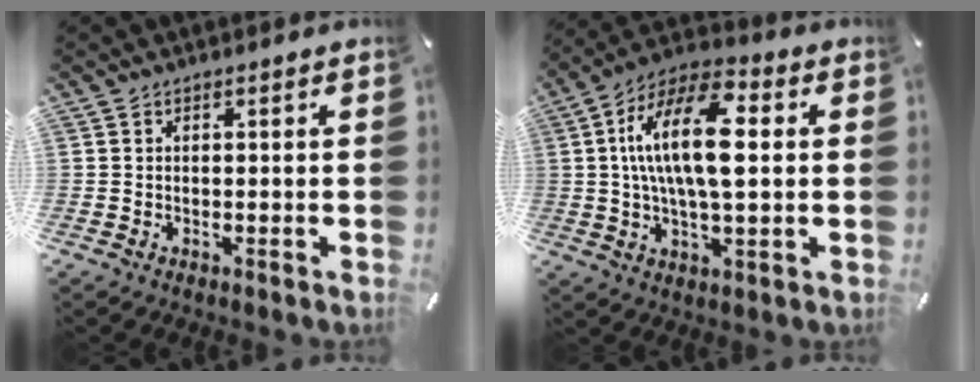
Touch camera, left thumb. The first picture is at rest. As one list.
[{"total": 17.4, "force": [2.5, 7.9, 15.3], "torque": [-0.298, -0.002, 0.038]}]